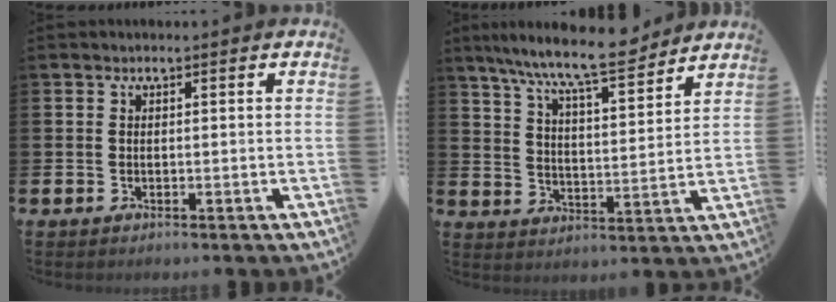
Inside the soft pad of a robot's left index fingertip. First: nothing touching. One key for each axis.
{"total": 9.8, "fx": 9.0, "fy": 0.7, "fz": 3.9, "tx": -0.104, "ty": -0.050, "tz": 0.157}